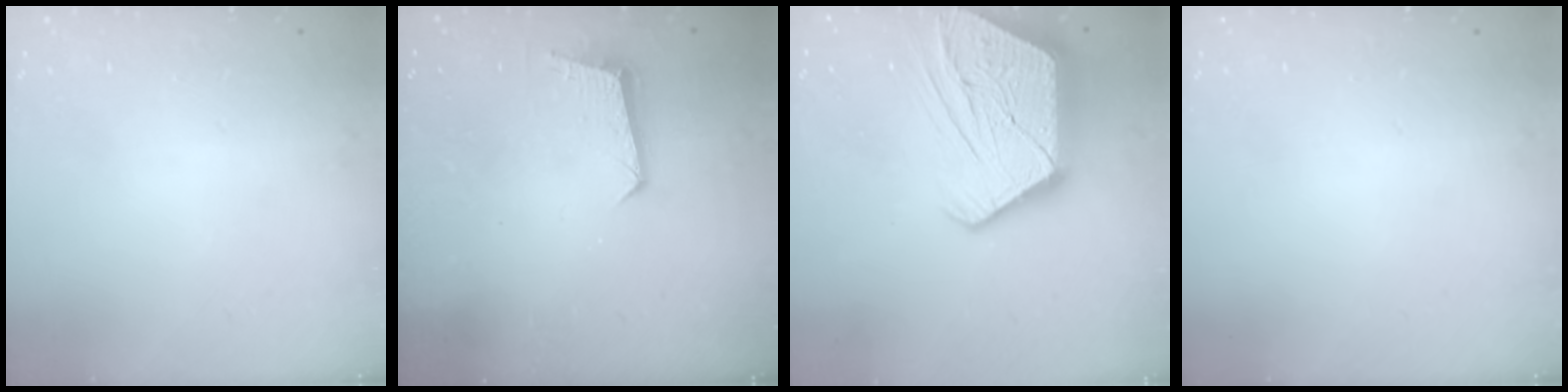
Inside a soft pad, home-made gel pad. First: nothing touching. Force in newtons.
{"total": 7.1, "press": 7.1, "slide": 0.5}
{"total": 20.5, "press": 20.5, "slide": 1.6}
{"total": 0.0}